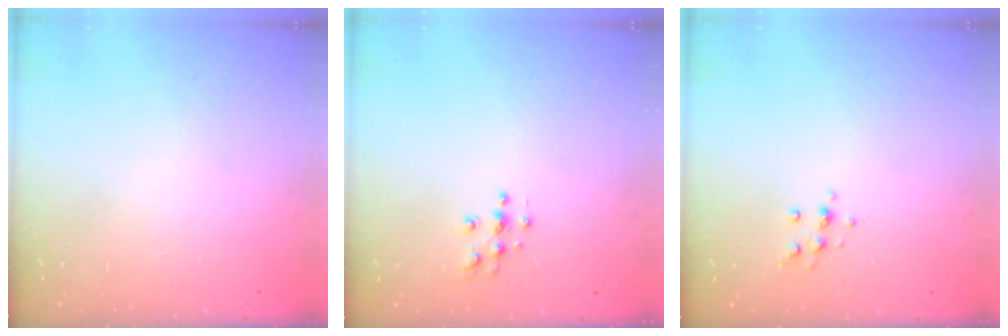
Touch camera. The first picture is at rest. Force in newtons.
{"total": 5.1, "press": 5.1, "slide": 0.3}
{"total": 6.2, "press": 6.2, "slide": 0.8}